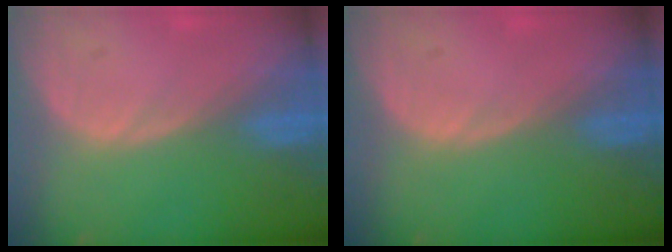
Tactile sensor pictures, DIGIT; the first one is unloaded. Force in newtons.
{"total": 0.0}